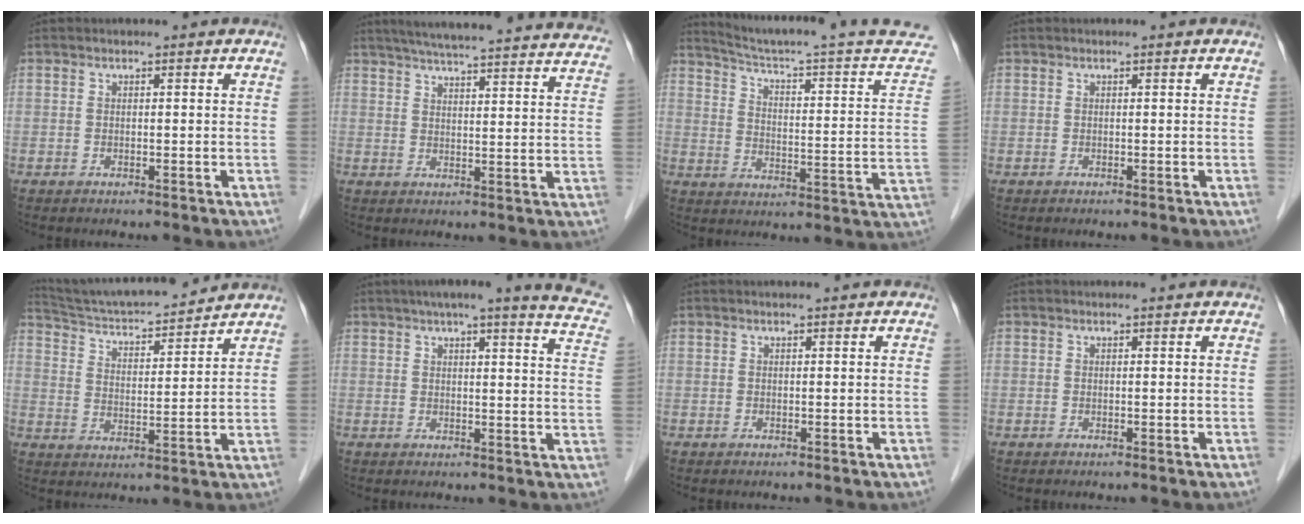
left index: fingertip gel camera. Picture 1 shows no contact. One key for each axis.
{"total": 29.7, "fx": 27.4, "fy": 2.1, "fz": 11.3, "tx": -0.177, "ty": -0.041, "tz": 0.328}
{"total": 24.3, "fx": 22.4, "fy": -0.2, "fz": 9.3, "tx": -0.137, "ty": -0.077, "tz": 0.282}
{"total": 0.0}
{"total": 15.3, "fx": 14.4, "fy": 1.2, "fz": 4.9, "tx": -0.089, "ty": 0.010, "tz": 0.232}
{"total": 15.8, "fx": 12.9, "fy": 0.8, "fz": 9.1, "tx": -0.113, "ty": -0.009, "tz": 0.136}
{"total": 1.0, "fx": 0.9, "fy": -0.1, "fz": 0.4, "tx": -0.004, "ty": 0.010, "tz": 0.017}
{"total": 1.0, "fx": 1.0, "fy": 0.1, "fz": 0.2, "tx": -0.007, "ty": 0.013, "tz": 0.015}